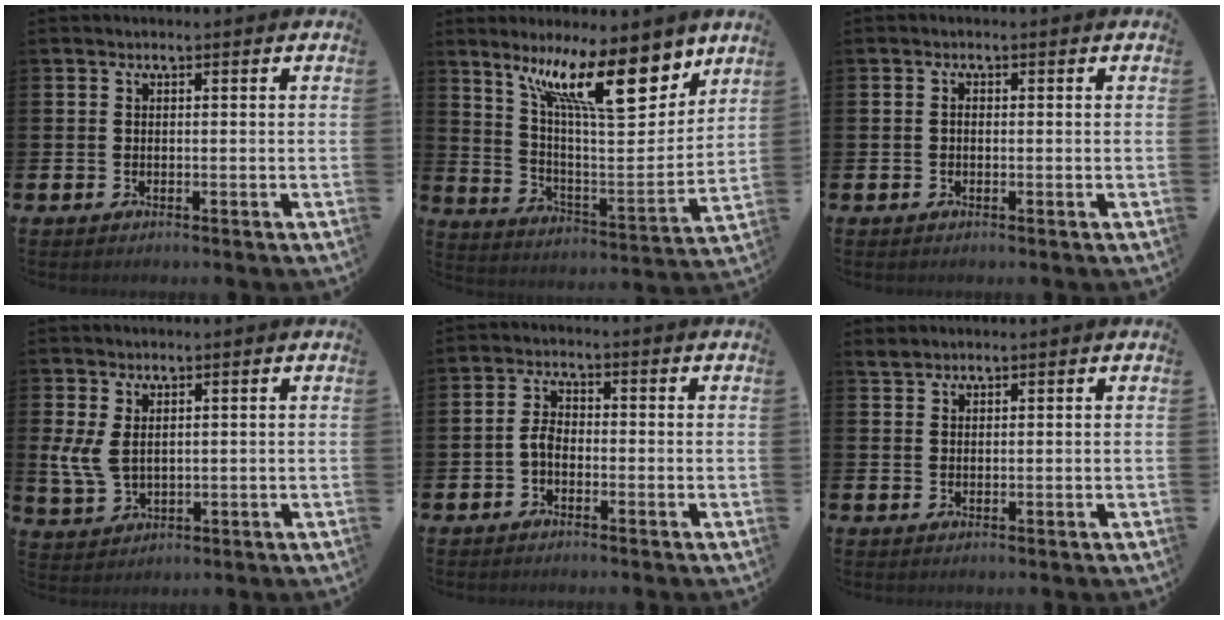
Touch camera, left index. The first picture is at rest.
{"total": 15.6, "force": [9.8, 4.7, 11.2], "torque": [-0.197, -0.042, 0.161]}
{"total": 0.7, "force": [-0.1, 0.5, 0.5], "torque": [-0.006, 0.001, -0.004]}
{"total": 4.2, "force": [1.6, 2.5, 3.0], "torque": [-0.055, 0.002, 0.030]}
{"total": 2.4, "force": [-0.8, 1.4, 1.7], "torque": [-0.026, 0.003, -0.019]}
{"total": 1.4, "force": [1.3, 0.5, 0.0], "torque": [-0.004, 0.003, 0.026]}